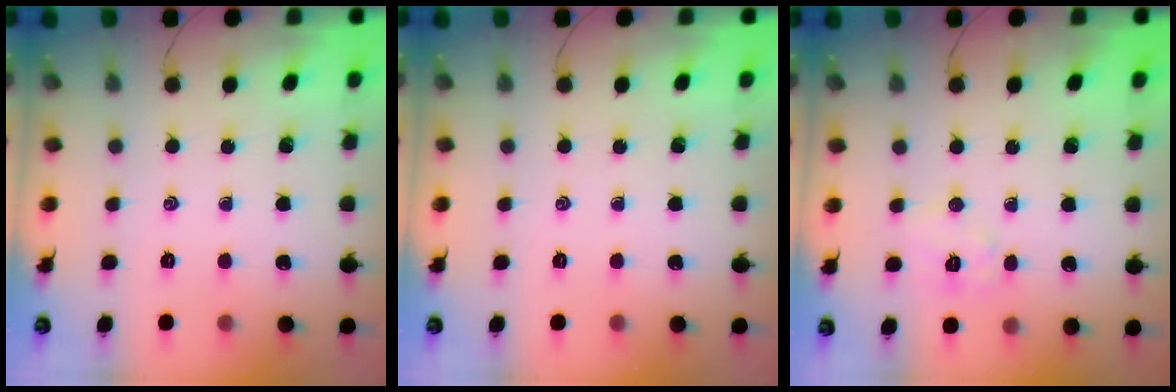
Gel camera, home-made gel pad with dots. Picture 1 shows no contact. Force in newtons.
{"total": 0.0}
{"total": 6.7, "press": 6.5, "slide": 1.3}